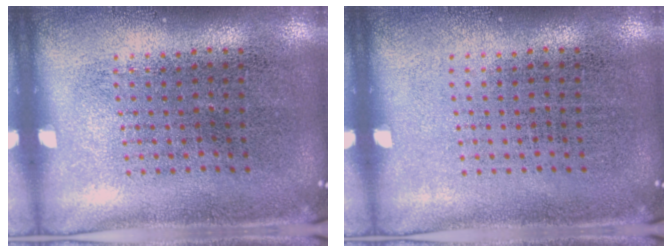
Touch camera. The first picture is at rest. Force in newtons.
{"total": 0.0}